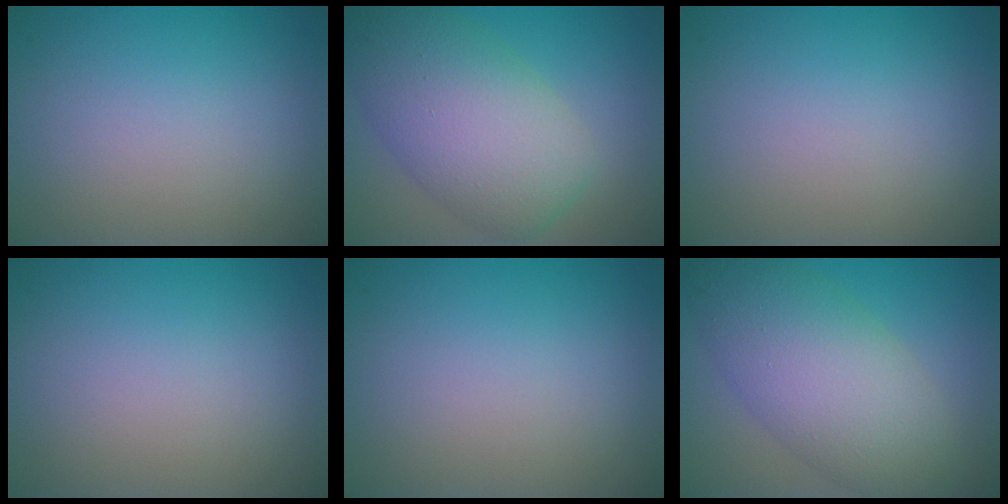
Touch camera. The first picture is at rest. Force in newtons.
{"total": 8.3, "press": 8.3, "slide": 0.2}
{"total": 0.0}
{"total": 0.0}
{"total": 0.0}
{"total": 7.8, "press": 7.8, "slide": 0.4}